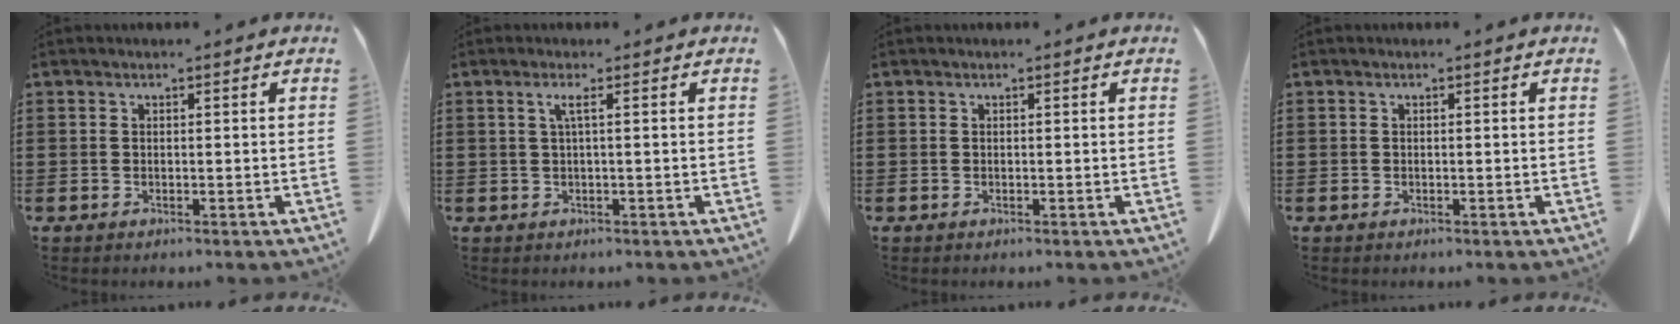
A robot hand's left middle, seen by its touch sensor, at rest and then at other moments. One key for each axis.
{"total": 1.9, "fx": 0.4, "fy": -0.2, "fz": 1.8, "tx": -0.036, "ty": -0.002, "tz": 0.006}
{"total": 0.0}
{"total": 0.0}